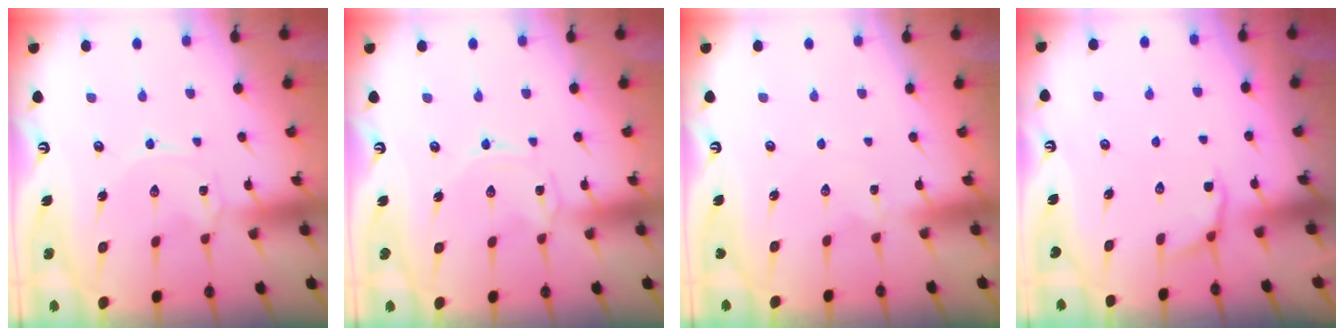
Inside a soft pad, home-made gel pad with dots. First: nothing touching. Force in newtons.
{"total": 0.0}
{"total": 1.9, "press": 1.9, "slide": 0.2}
{"total": 2.6, "press": 1.4, "slide": 2.2}